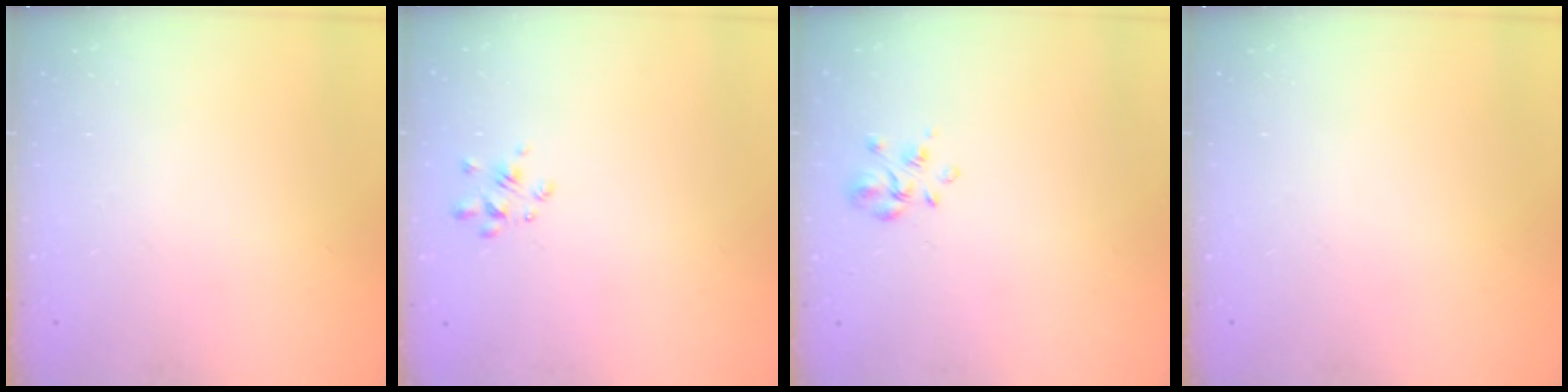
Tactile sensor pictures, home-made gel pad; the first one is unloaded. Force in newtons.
{"total": 2.6, "press": 2.4, "slide": 1.0}
{"total": 3.3, "press": 3.2, "slide": 1.0}
{"total": 0.0}